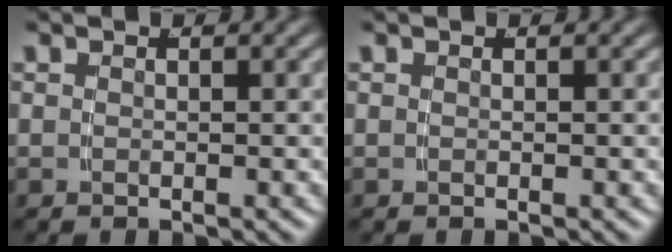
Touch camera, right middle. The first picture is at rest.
{"total": 0.0}